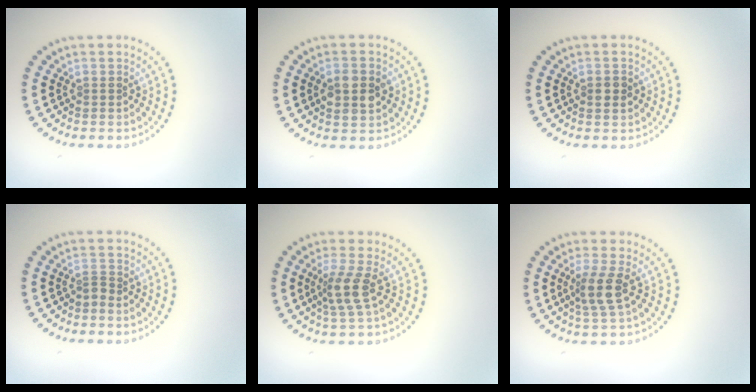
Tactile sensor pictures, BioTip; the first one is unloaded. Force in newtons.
{"total": 3.7, "press": 3.7, "slide": 0.1}
{"total": 1.4, "press": 1.4, "slide": 0.1}
{"total": 0.6, "press": 0.3, "slide": 0.5}
{"total": 2.8, "press": 2.2, "slide": 1.7}
{"total": 2.7, "press": 2.2, "slide": 1.6}